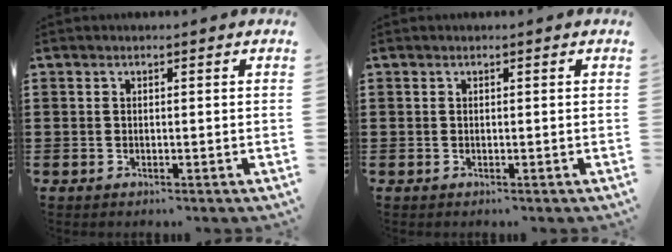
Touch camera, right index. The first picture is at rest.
{"total": 0.0}